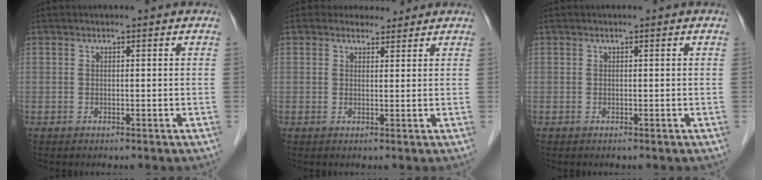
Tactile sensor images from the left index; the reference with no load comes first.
{"total": 2.5, "force": [2.2, 1.1, -0.1], "torque": [0.002, 0.002, 0.030]}
{"total": 0.0}